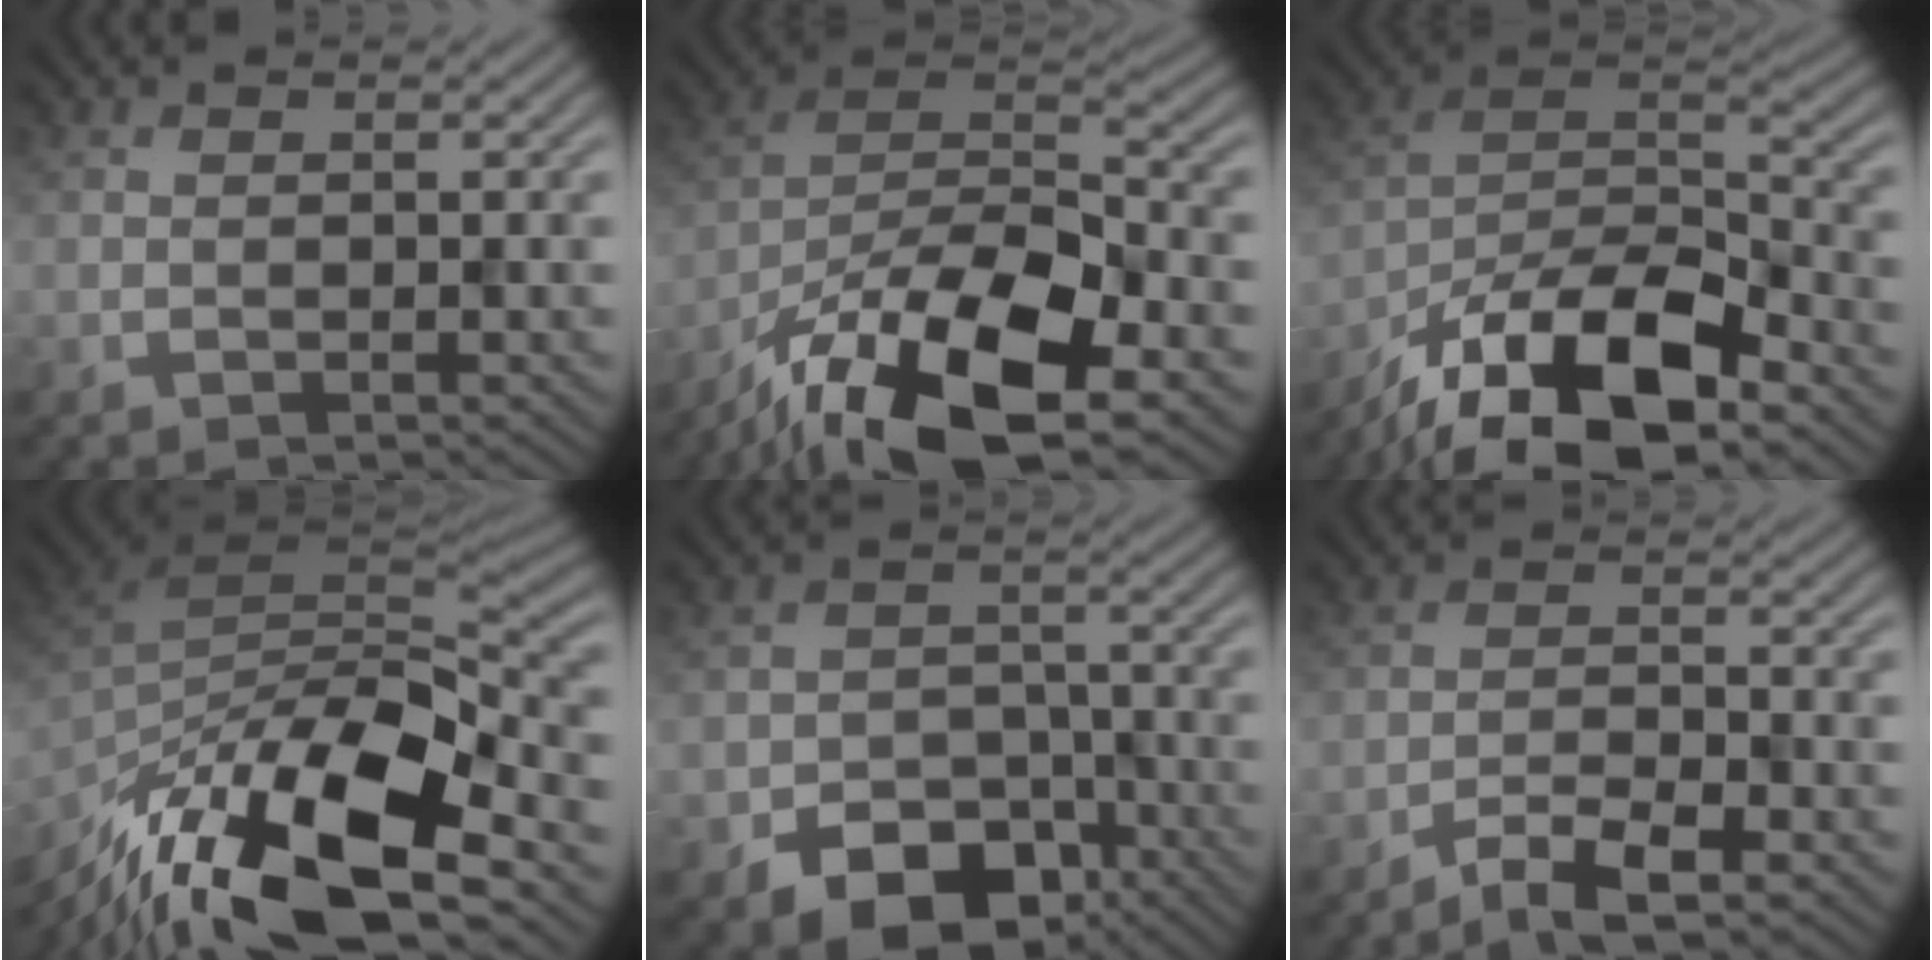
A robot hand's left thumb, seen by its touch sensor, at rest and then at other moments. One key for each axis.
{"total": 16.6, "fx": -11.1, "fy": 5.6, "fz": 11.1, "tx": -0.215, "ty": -0.013, "tz": -0.211}
{"total": 17.2, "fx": -11.9, "fy": 6.1, "fz": 10.7, "tx": -0.221, "ty": -0.018, "tz": -0.213}
{"total": 18.1, "fx": -9.9, "fy": 7.7, "fz": 13.0, "tx": -0.284, "ty": -0.024, "tz": -0.170}
{"total": 9.4, "fx": -5.9, "fy": 5.9, "fz": 4.3, "tx": -0.071, "ty": -0.022, "tz": -0.095}
{"total": 4.5, "fx": -3.3, "fy": 0.8, "fz": 2.9, "tx": -0.056, "ty": 0.003, "tz": -0.066}